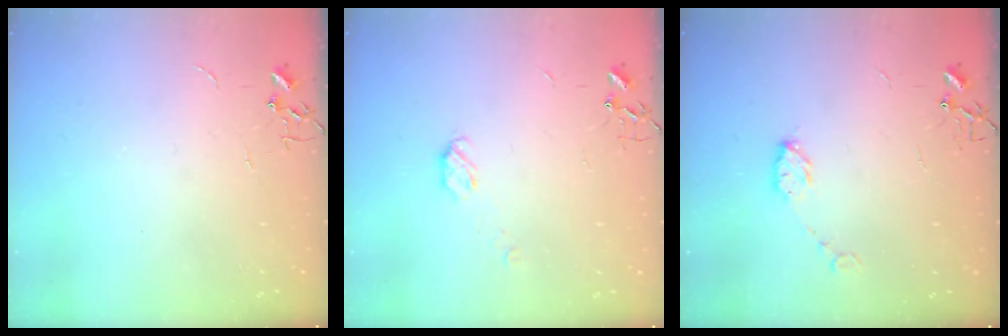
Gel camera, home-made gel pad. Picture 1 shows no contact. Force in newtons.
{"total": 4.8, "press": 4.8, "slide": 0.7}
{"total": 4.9, "press": 4.8, "slide": 0.6}